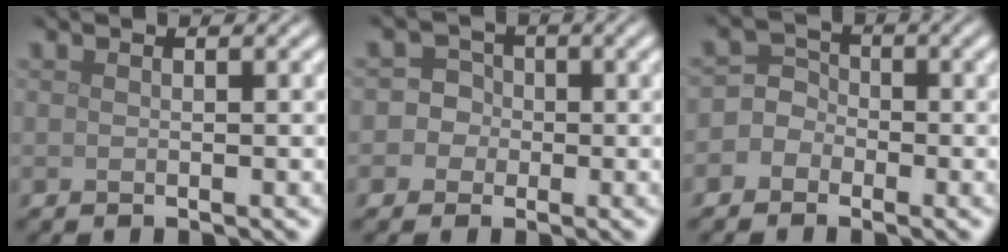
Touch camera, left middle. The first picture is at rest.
{"total": 3.6, "force": [-0.4, 3.5, 0.8], "torque": [0.025, 0.021, -0.031]}
{"total": 3.0, "force": [-0.9, 2.7, 0.8], "torque": [0.007, 0.018, -0.039]}